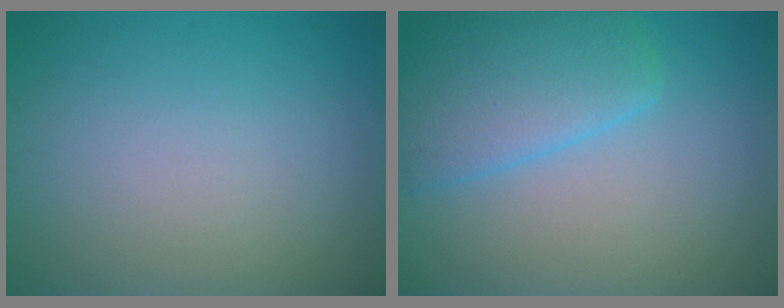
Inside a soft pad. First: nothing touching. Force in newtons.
{"total": 5.2, "press": 5.2, "slide": 0.3}